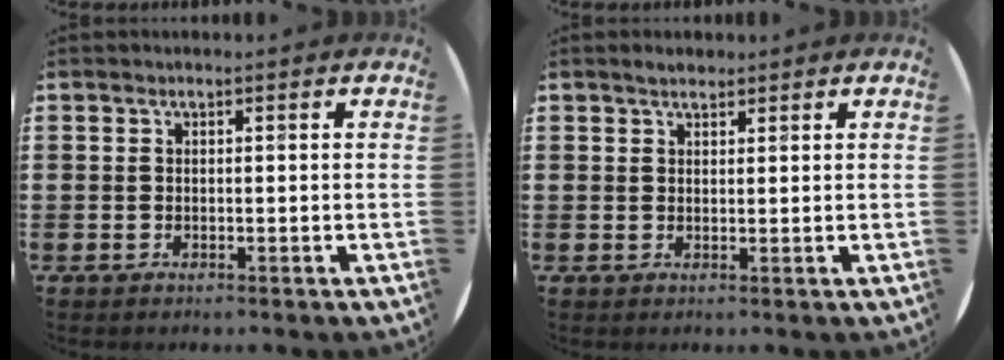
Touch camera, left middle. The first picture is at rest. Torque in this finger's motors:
{"motor_torque": [0.12, -0.10, 0.02, 0.02]}